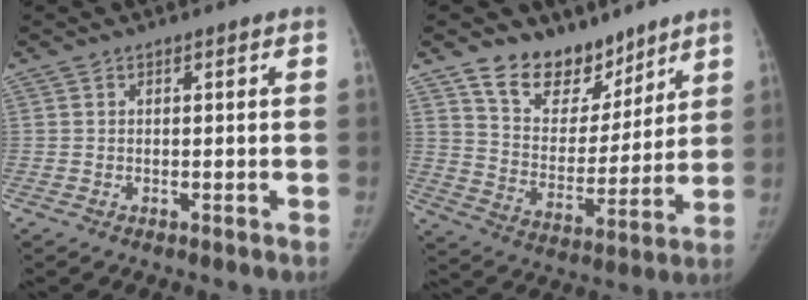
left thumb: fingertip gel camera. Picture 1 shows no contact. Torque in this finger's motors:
{"motor_torque": [0.02, -0.01, 0.14, -0.07, 0.02]}